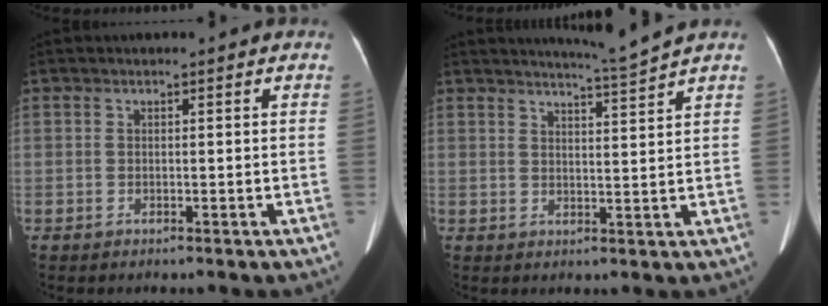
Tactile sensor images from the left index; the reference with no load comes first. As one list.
[{"total": 4.3, "force": [3.8, -2.0, 0.4], "torque": [-0.016, -0.023, 0.066]}]